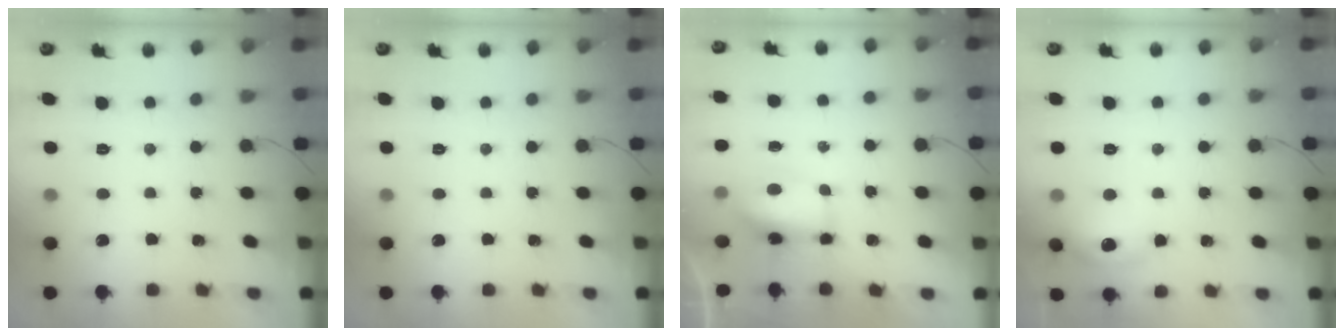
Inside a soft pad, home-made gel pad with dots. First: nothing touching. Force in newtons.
{"total": 0.0}
{"total": 8.5, "press": 7.4, "slide": 4.2}
{"total": 10.0, "press": 8.8, "slide": 4.8}